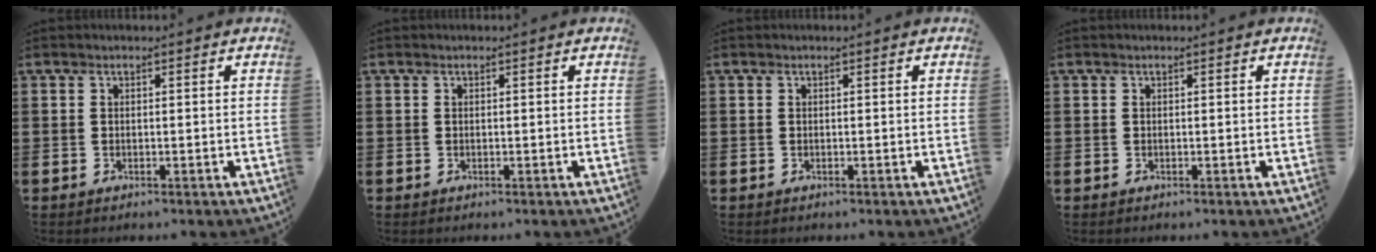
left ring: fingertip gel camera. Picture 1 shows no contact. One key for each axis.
{"total": 0.0}
{"total": 0.0}
{"total": 0.0}